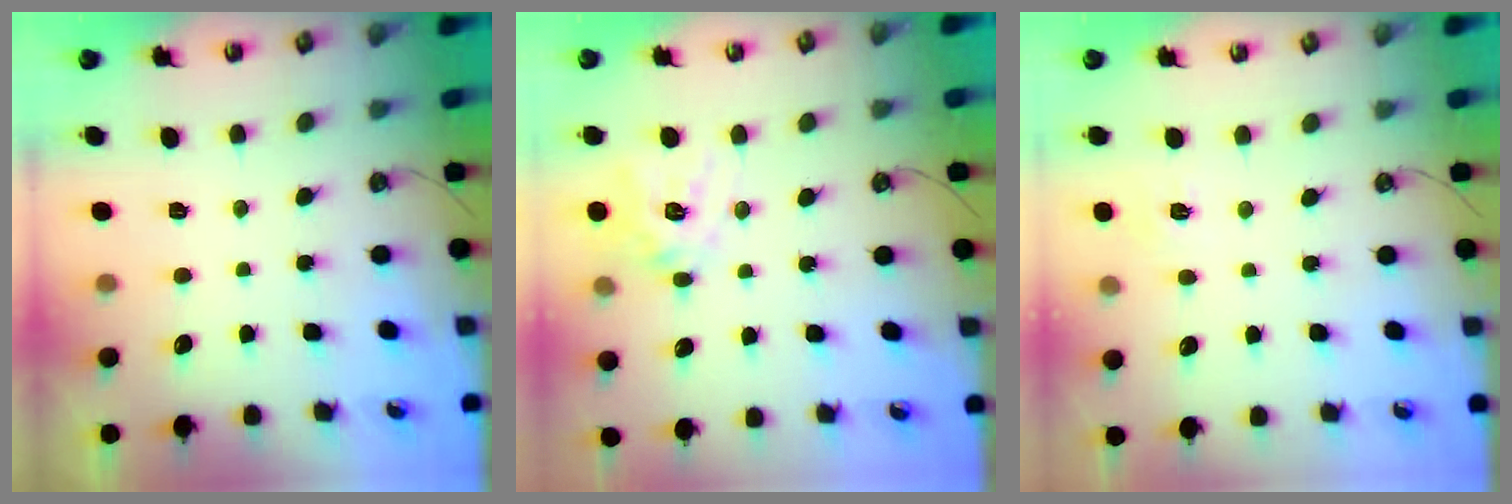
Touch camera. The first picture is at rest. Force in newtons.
{"total": 12.7, "press": 12.6, "slide": 1.4}
{"total": 5.6, "press": 5.6, "slide": 0.5}